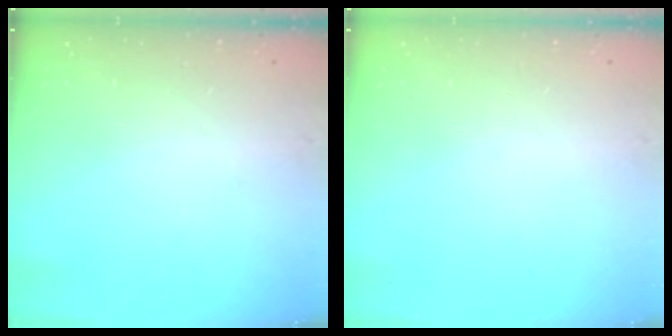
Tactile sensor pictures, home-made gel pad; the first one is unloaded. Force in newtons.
{"total": 0.0}